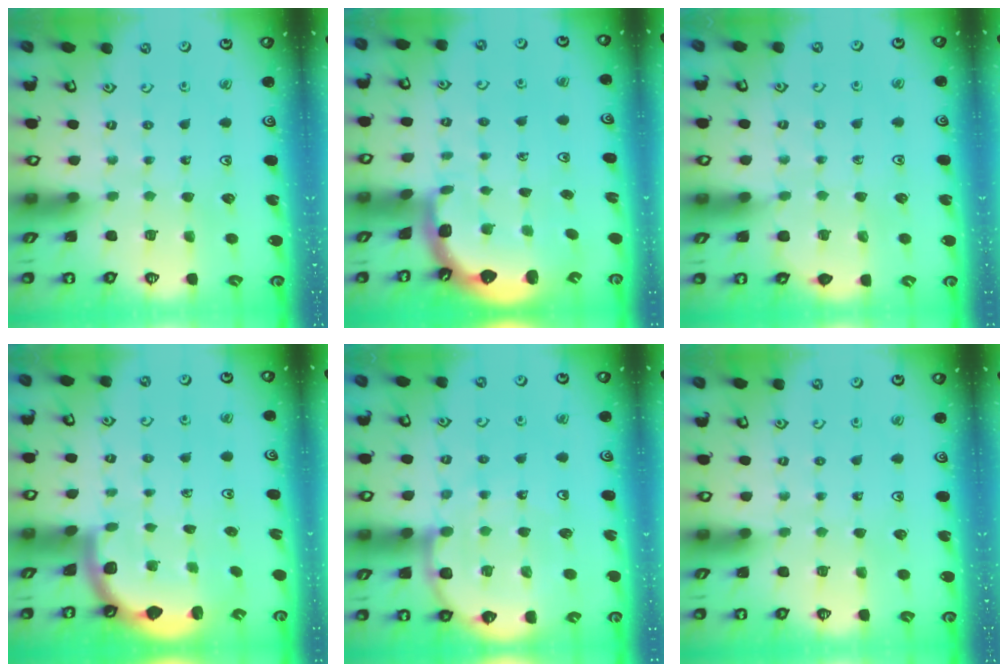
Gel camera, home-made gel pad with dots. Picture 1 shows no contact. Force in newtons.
{"total": 2.7, "press": 1.4, "slide": 2.3}
{"total": 1.6, "press": 1.5, "slide": 0.3}
{"total": 1.6, "press": 1.6, "slide": 0.1}
{"total": 9.6, "press": 9.1, "slide": 2.9}
{"total": 0.0}